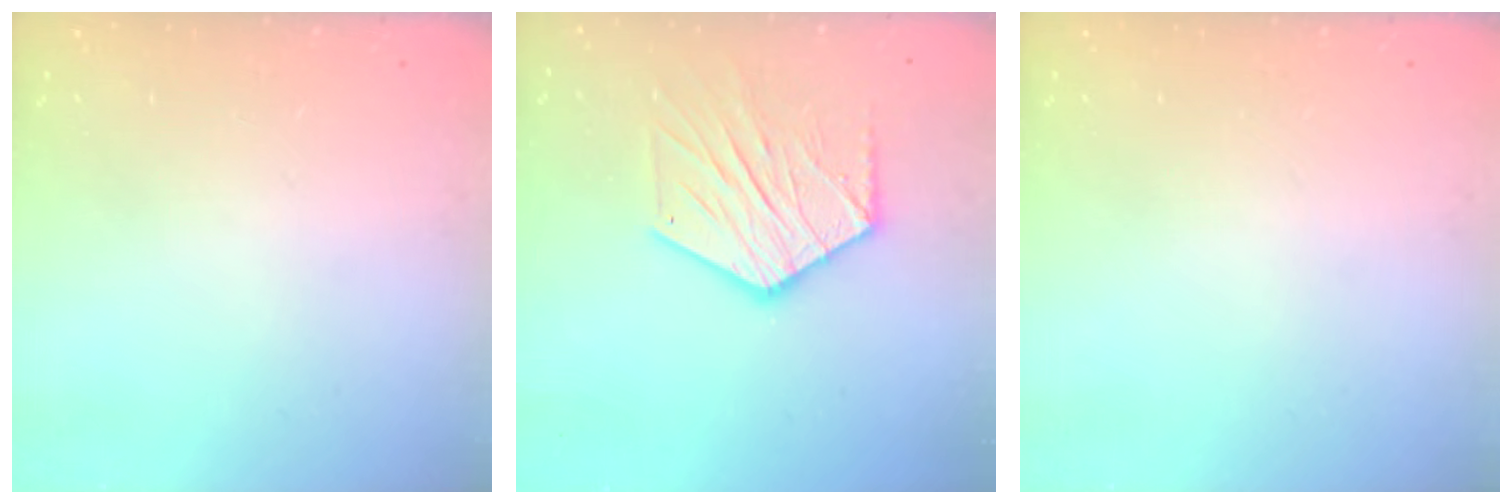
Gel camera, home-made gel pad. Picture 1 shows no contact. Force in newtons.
{"total": 15.4, "press": 15.4, "slide": 1.0}
{"total": 0.0}